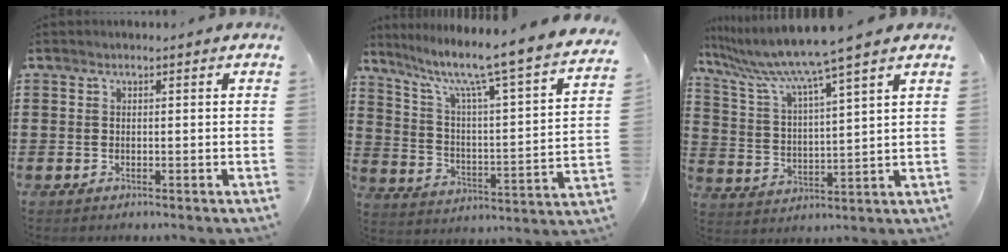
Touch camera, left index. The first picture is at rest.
{"total": 8.7, "force": [6.9, -0.3, 5.3], "torque": [-0.123, -0.062, 0.099]}
{"total": 8.5, "force": [7.1, -0.9, 4.6], "torque": [-0.120, -0.049, 0.113]}